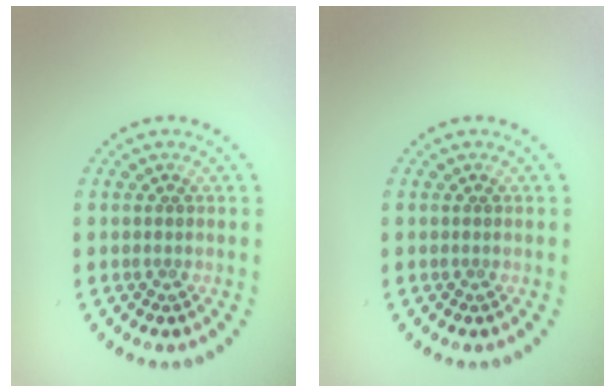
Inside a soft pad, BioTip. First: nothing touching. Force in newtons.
{"total": 0.0}